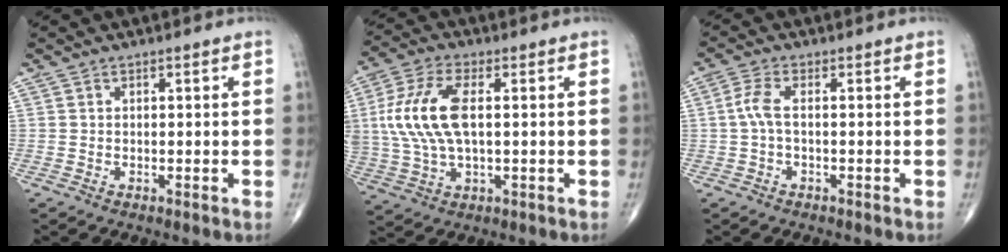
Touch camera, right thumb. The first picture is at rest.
{"total": 13.8, "force": [1.7, 6.6, 12.0], "torque": [-0.269, 0.009, 0.034]}
{"total": 3.6, "force": [-0.1, 1.2, 3.4], "torque": [-0.087, 0.007, -0.008]}